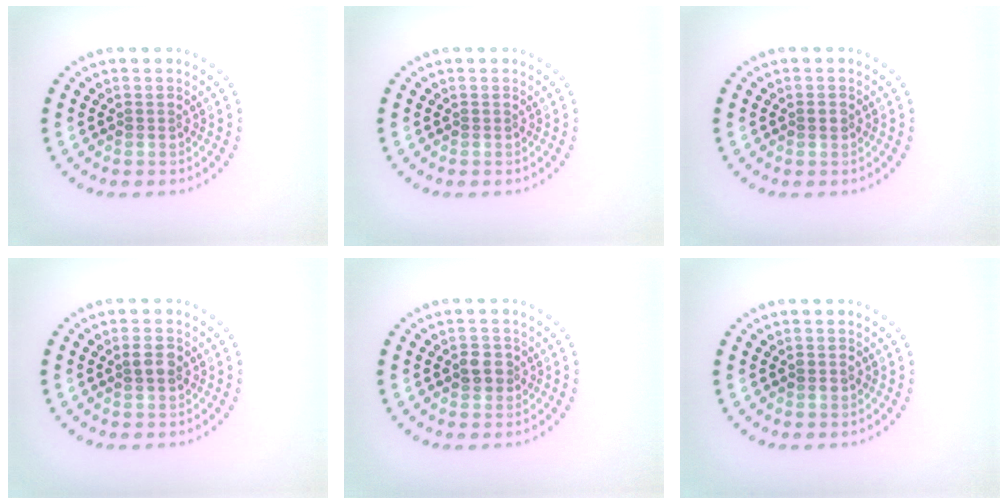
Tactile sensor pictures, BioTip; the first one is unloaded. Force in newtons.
{"total": 0.0}
{"total": 1.0, "press": 1.0, "slide": 0.1}
{"total": 1.8, "press": 1.8, "slide": 0.3}
{"total": 2.0, "press": 1.9, "slide": 0.6}
{"total": 0.9, "press": 0.9, "slide": 0.1}